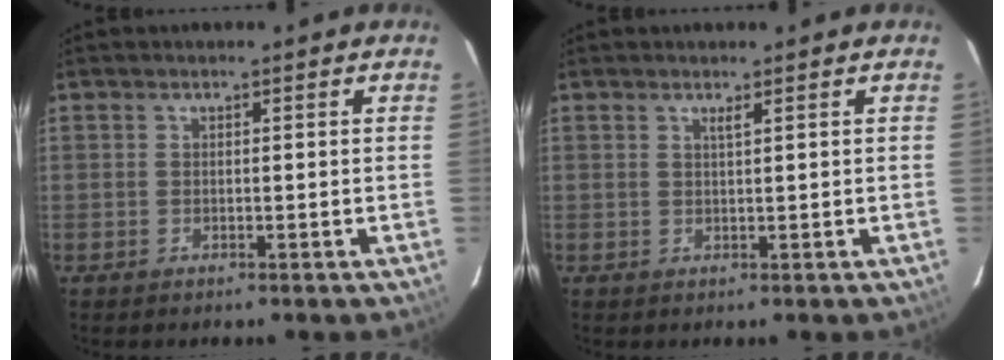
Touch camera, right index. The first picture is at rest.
{"total": 0.7, "force": [0.4, -0.1, 0.5], "torque": [-0.006, 0.000, 0.006]}